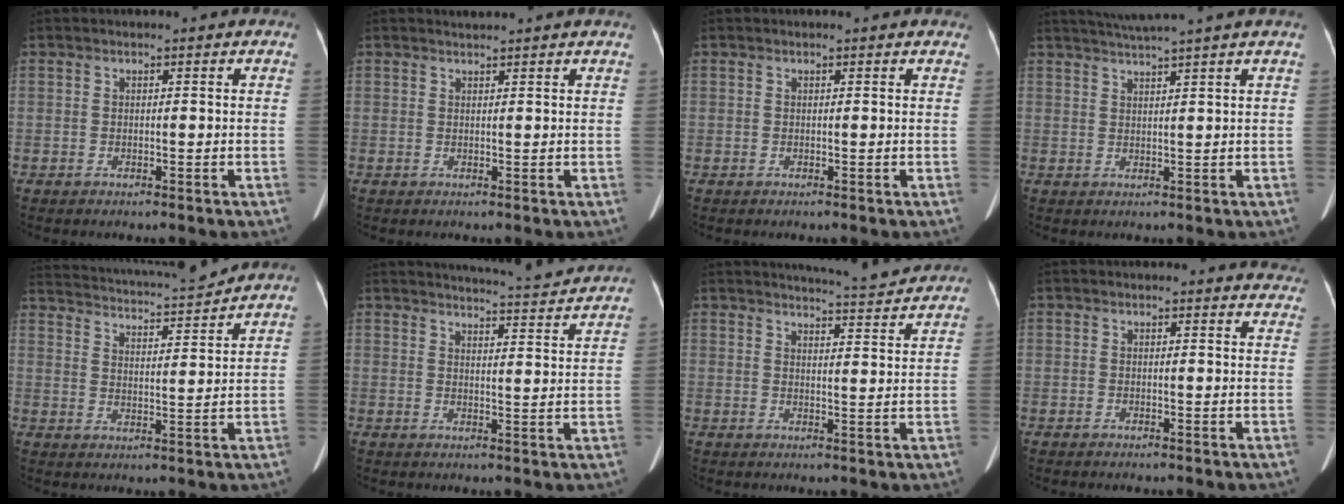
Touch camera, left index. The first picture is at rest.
{"total": 1.7, "force": [1.7, -0.4, 0.2], "torque": [-0.010, 0.008, 0.027]}
{"total": 1.1, "force": [1.0, 0.4, 0.3], "torque": [-0.006, 0.003, 0.000]}
{"total": 6.6, "force": [5.5, -1.8, 3.1], "torque": [-0.047, 0.016, 0.081]}
{"total": 12.6, "force": [12.0, -0.3, 3.8], "torque": [-0.077, -0.006, 0.183]}
{"total": 11.5, "force": [11.1, -0.7, 2.9], "torque": [-0.051, -0.013, 0.136]}
{"total": 7.9, "force": [7.7, -0.5, 1.5], "torque": [-0.036, -0.005, 0.097]}
{"total": 4.0, "force": [3.8, 1.3, 0.1], "torque": [0.017, -0.017, 0.011]}